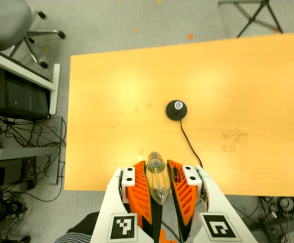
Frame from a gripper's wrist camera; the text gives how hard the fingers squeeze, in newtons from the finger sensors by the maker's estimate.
{"total": 22.4, "left": 25.0, "right": 19.8}